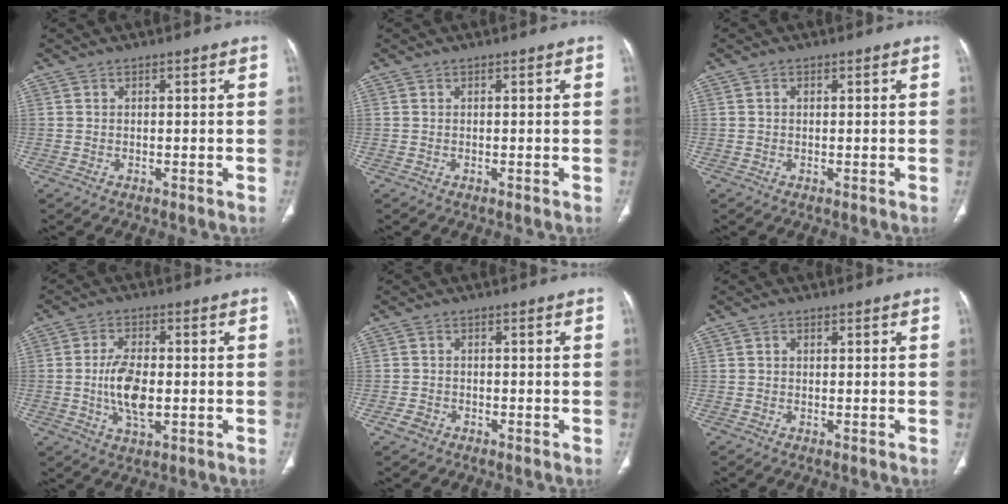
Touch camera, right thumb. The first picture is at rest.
{"total": 0.0}
{"total": 0.6, "force": [0.2, 0.5, 0.4], "torque": [-0.006, 0.002, 0.003]}
{"total": 8.7, "force": [-0.9, 4.3, 7.5], "torque": [-0.144, -0.001, -0.015]}
{"total": 2.3, "force": [-1.2, 1.7, 0.8], "torque": [-0.012, 0.009, -0.020]}
{"total": 0.9, "force": [0.2, 0.7, 0.5], "torque": [-0.006, 0.002, 0.002]}